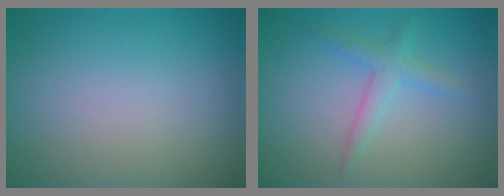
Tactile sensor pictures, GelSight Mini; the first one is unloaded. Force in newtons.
{"total": 2.0, "press": 2.0, "slide": 0.1}